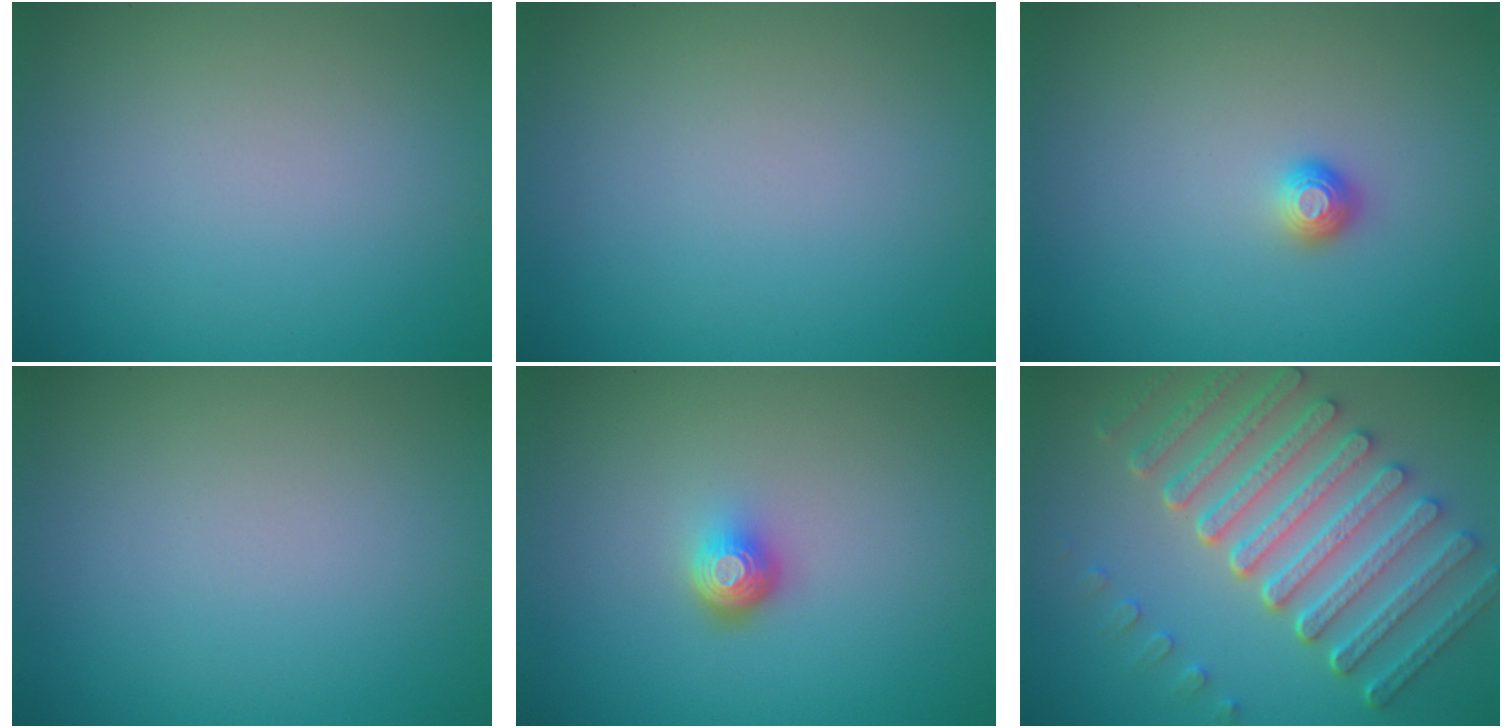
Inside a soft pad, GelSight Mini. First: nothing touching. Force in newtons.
{"total": 0.0}
{"total": 1.1, "press": 1.0, "slide": 0.4}
{"total": 0.0}
{"total": 2.0, "press": 1.4, "slide": 1.4}
{"total": 8.4, "press": 6.4, "slide": 5.4}